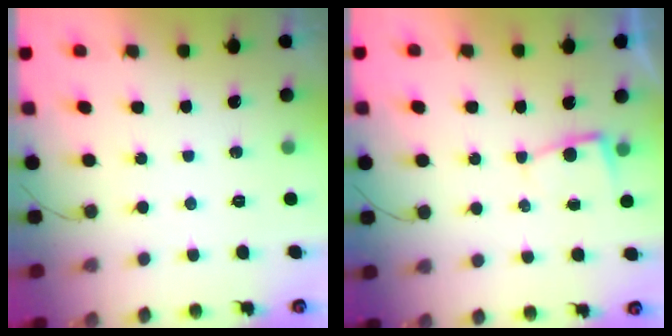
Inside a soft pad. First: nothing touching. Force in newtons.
{"total": 2.4, "press": 2.4, "slide": 0.3}